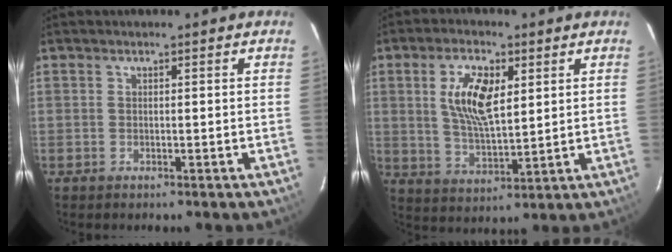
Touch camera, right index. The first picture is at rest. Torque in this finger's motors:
{"motor_torque": [0.34, 0.30, 0.19, 0.13]}